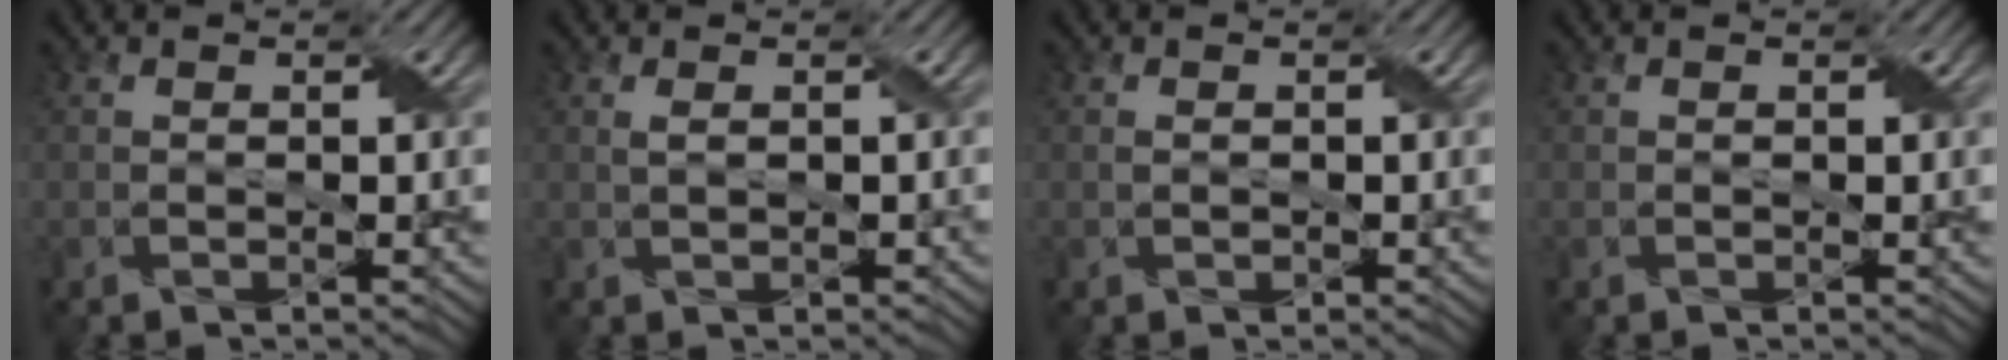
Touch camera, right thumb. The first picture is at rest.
{"total": 1.1, "force": [0.3, 0.5, 1.0], "torque": [-0.027, 0.003, 0.008]}
{"total": 0.8, "force": [-0.1, 0.6, 0.6], "torque": [-0.014, 0.000, 0.001]}
{"total": 0.0}